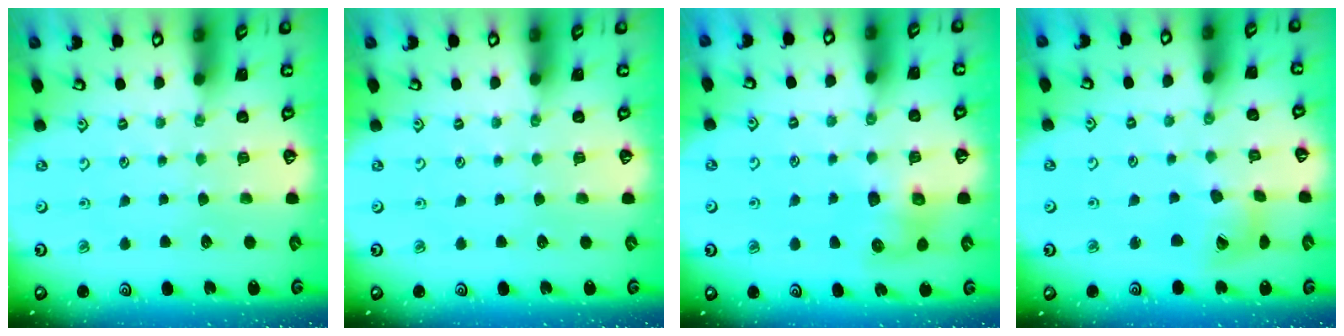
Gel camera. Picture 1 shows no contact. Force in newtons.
{"total": 0.0}
{"total": 7.9, "press": 7.7, "slide": 1.6}
{"total": 11.7, "press": 11.6, "slide": 1.5}